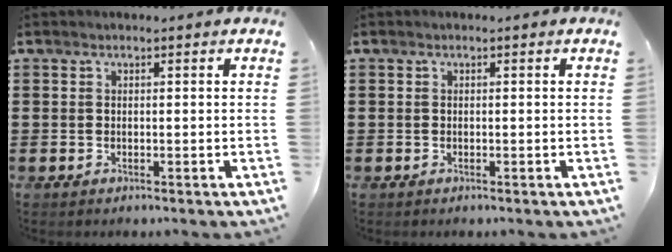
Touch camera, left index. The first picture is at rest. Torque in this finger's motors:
{"motor_torque": [0.00, 0.00, 0.00, 0.01]}